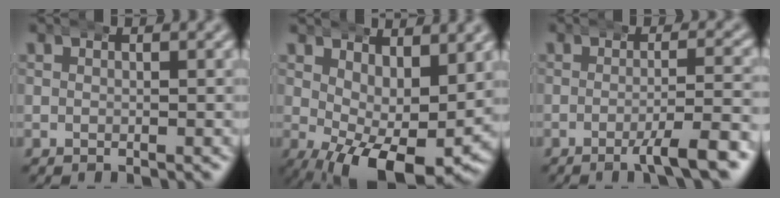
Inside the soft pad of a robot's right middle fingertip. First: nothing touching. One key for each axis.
{"total": 7.4, "fx": -2.1, "fy": 2.8, "fz": 6.6, "tx": -0.103, "ty": -0.043, "tz": -0.014}
{"total": 4.1, "fx": -2.4, "fy": 0.2, "fz": 3.3, "tx": -0.051, "ty": -0.002, "tz": -0.040}